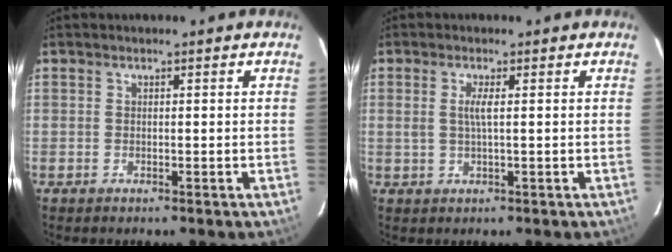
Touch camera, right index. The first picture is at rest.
{"total": 2.3, "force": [0.4, 0.0, 2.3], "torque": [-0.045, 0.000, 0.007]}